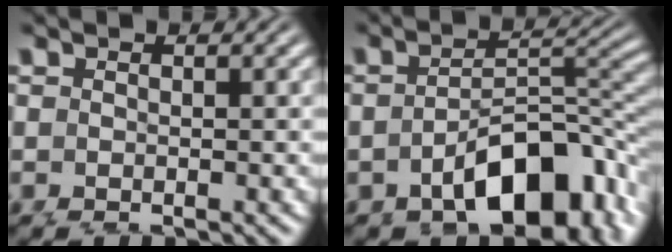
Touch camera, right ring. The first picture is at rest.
{"total": 7.0, "force": [-3.0, 3.5, 5.2], "torque": [-0.054, -0.017, -0.032]}